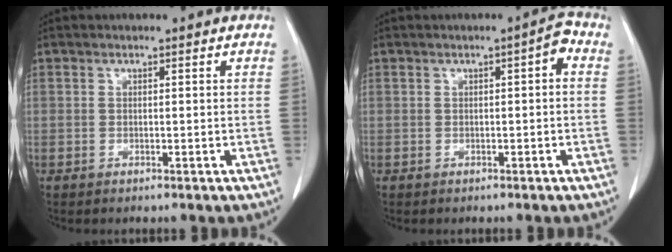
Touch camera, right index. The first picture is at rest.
{"total": 2.8, "force": [0.5, 0.6, 2.7], "torque": [-0.036, 0.011, 0.004]}